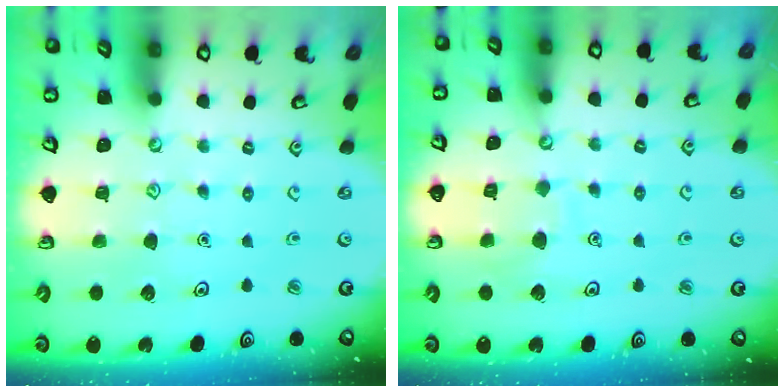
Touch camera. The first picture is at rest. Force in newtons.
{"total": 5.7, "press": 5.7, "slide": 0.4}